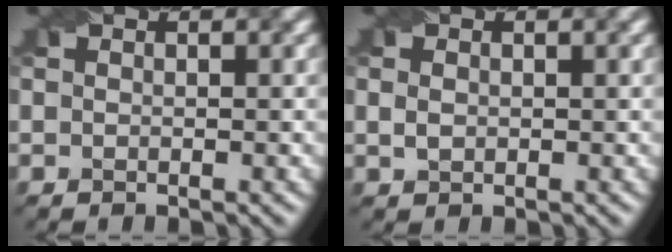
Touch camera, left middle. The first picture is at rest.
{"total": 1.4, "force": [0.2, 1.0, 0.9], "torque": [-0.021, 0.000, 0.006]}